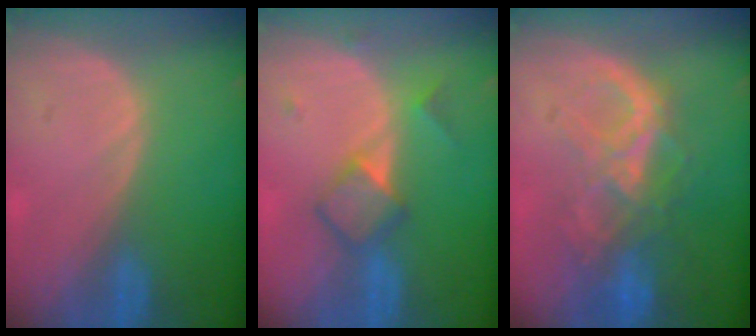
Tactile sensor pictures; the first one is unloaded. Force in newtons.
{"total": 5.0, "press": 4.8, "slide": 1.3}
{"total": 8.9, "press": 7.7, "slide": 4.5}